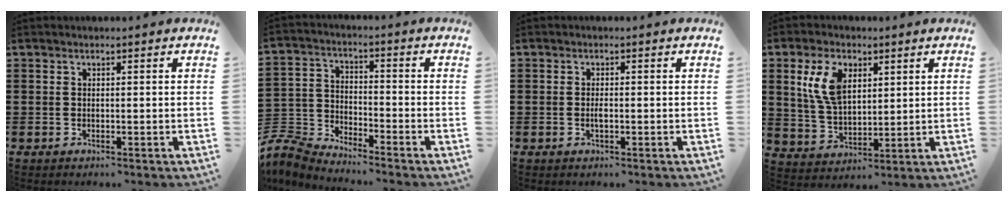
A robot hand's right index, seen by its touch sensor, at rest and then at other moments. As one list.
[{"total": 5.7, "force": [-5.4, 1.2, 1.1], "torque": [-0.053, -0.007, -0.118]}, {"total": 1.4, "force": [-0.3, 0.4, 1.3], "torque": [-0.025, -0.002, -0.005]}, {"total": 8.3, "force": [3.4, 4.7, 5.9], "torque": [-0.146, 0.009, 0.058]}]